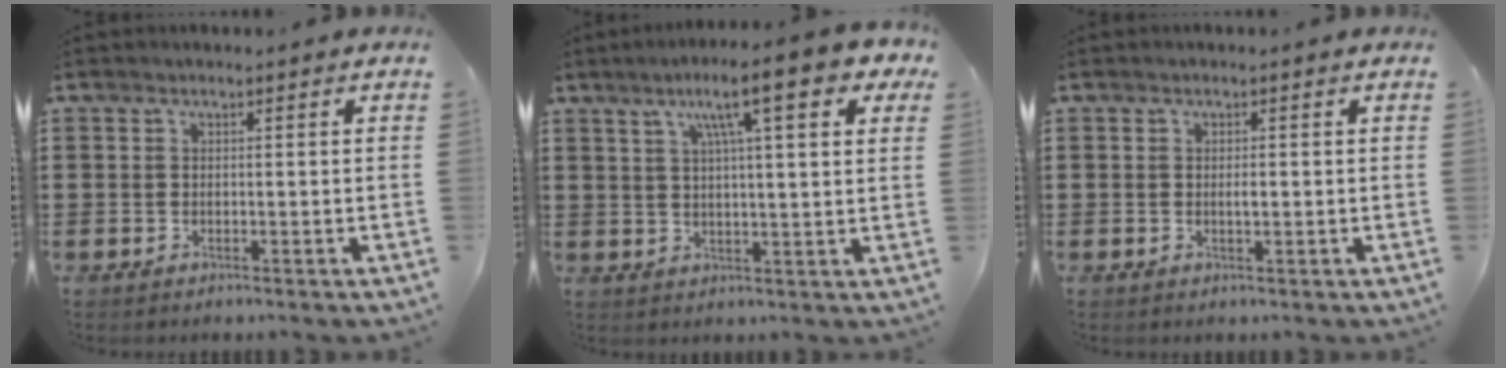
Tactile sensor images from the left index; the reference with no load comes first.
{"total": 10.9, "force": [6.1, 1.5, 8.9], "torque": [-0.155, -0.011, 0.094]}
{"total": 1.1, "force": [0.0, 0.3, 1.1], "torque": [-0.021, 0.000, -0.001]}